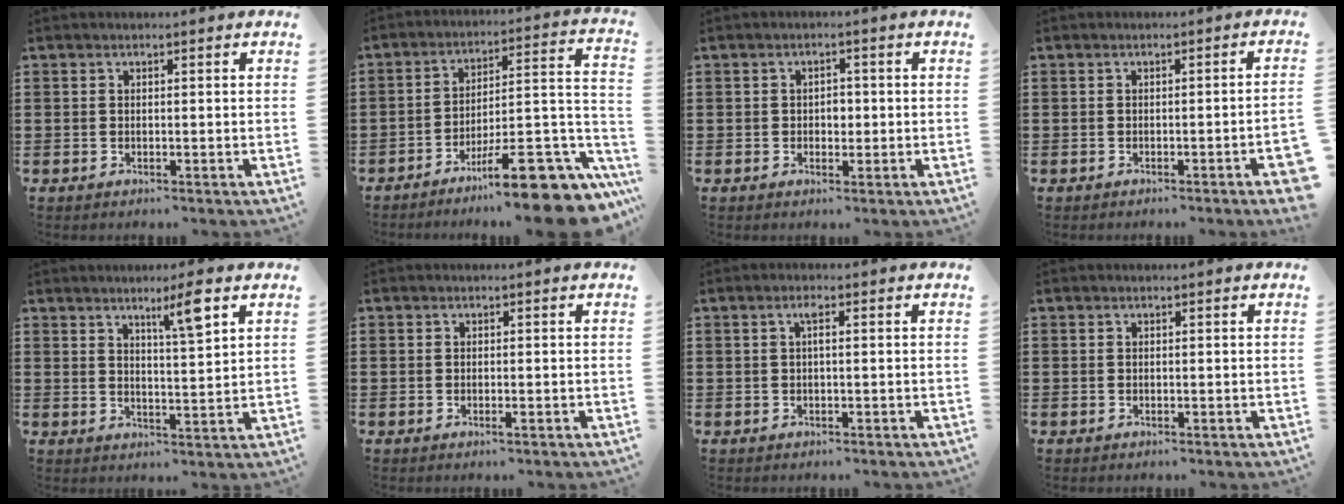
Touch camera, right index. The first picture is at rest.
{"total": 12.8, "force": [-9.5, 1.9, 8.4], "torque": [-0.097, 0.026, -0.167]}
{"total": 1.7, "force": [-0.1, 1.1, 1.2], "torque": [-0.016, 0.002, -0.005]}
{"total": 2.1, "force": [-1.0, -0.2, 1.8], "torque": [-0.028, -0.005, -0.019]}
{"total": 5.4, "force": [3.5, 0.2, 4.1], "torque": [-0.063, -0.007, 0.052]}
{"total": 0.7, "force": [-0.3, 0.1, 0.6], "torque": [-0.012, -0.004, -0.004]}
{"total": 1.3, "force": [0.2, 0.2, 1.3], "torque": [-0.027, 0.003, 0.001]}
{"total": 0.0}